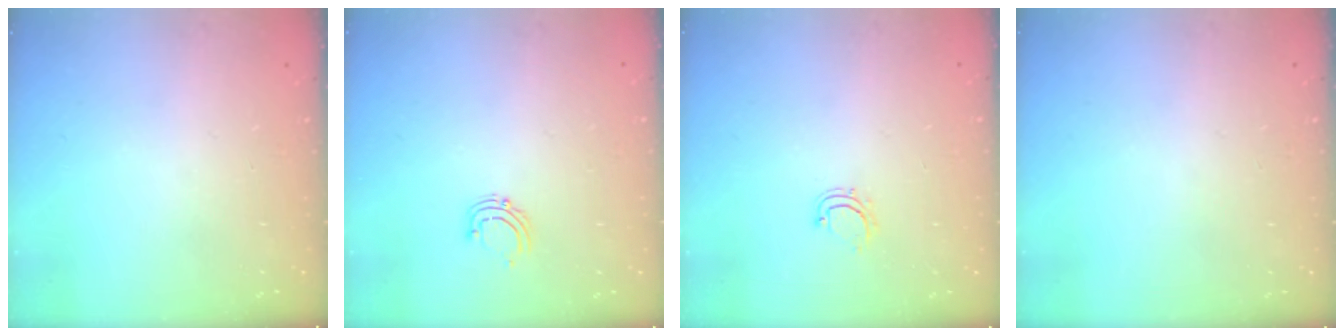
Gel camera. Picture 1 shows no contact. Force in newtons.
{"total": 4.1, "press": 4.0, "slide": 0.4}
{"total": 4.3, "press": 4.2, "slide": 0.6}
{"total": 0.0}